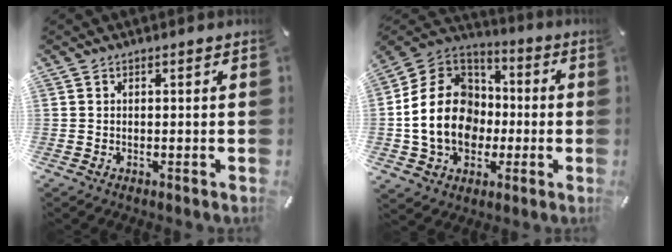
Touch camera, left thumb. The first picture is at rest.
{"total": 18.9, "force": [-3.0, 15.6, 10.2], "torque": [-0.217, 0.028, -0.053]}